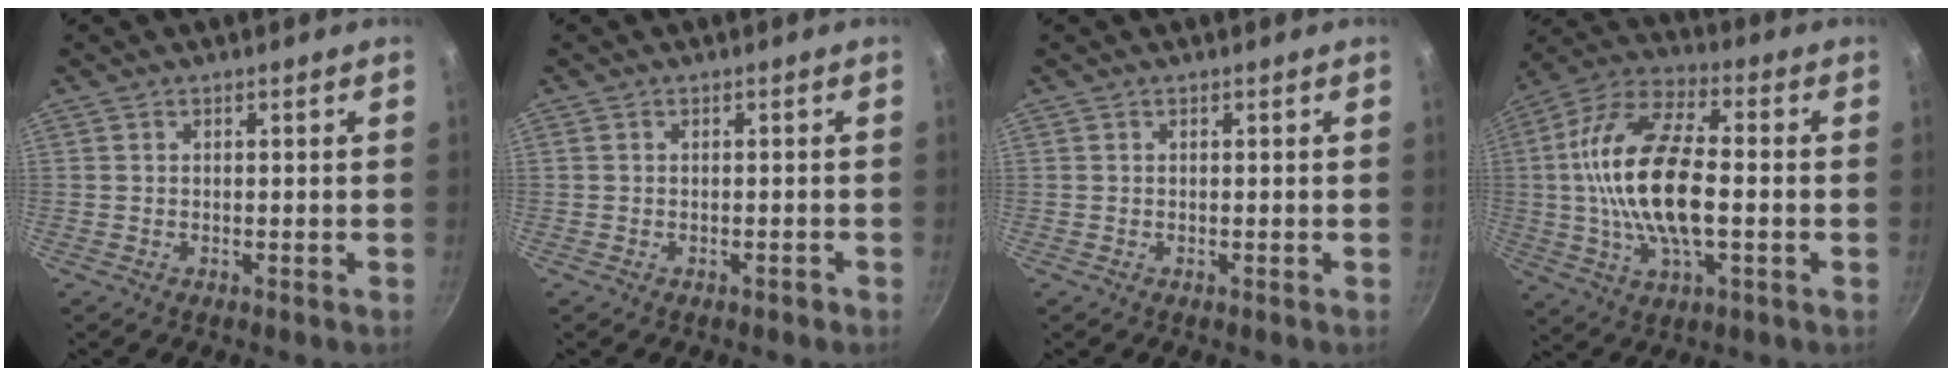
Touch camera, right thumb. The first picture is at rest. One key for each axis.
{"total": 0.8, "fx": -0.6, "fy": 0.4, "fz": 0.4, "tx": 0.001, "ty": 0.011, "tz": -0.003}
{"total": 0.0}
{"total": 19.5, "fx": -0.8, "fy": 8.8, "fz": 17.4, "tx": -0.323, "ty": 0.027, "tz": -0.028}